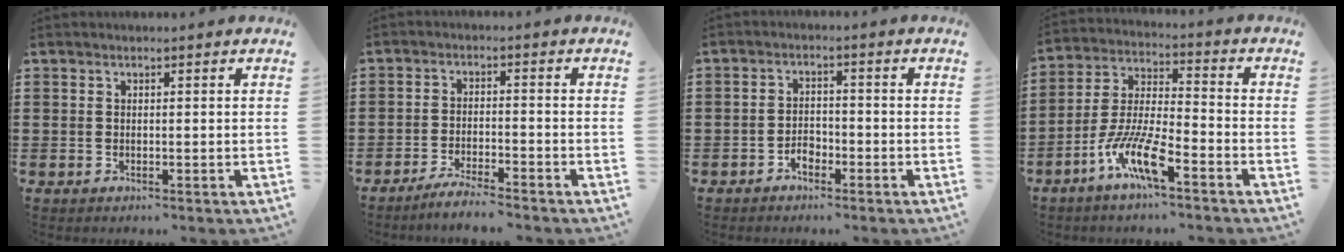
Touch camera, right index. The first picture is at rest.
{"total": 3.6, "force": [-3.4, -0.3, 0.9], "torque": [-0.016, 0.002, -0.069]}
{"total": 2.6, "force": [-1.8, 1.5, 1.2], "torque": [-0.026, 0.004, -0.037]}
{"total": 9.7, "force": [-6.2, 1.8, 7.2], "torque": [-0.167, -0.008, -0.123]}